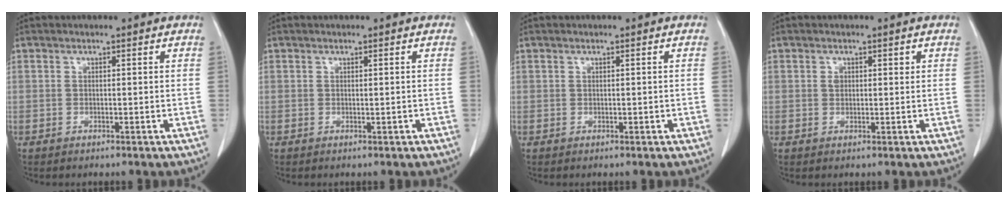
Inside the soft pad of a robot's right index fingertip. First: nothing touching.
{"total": 0.0}
{"total": 0.0}
{"total": 1.3, "force": [0.5, 1.0, 0.6], "torque": [-0.008, 0.005, 0.009]}